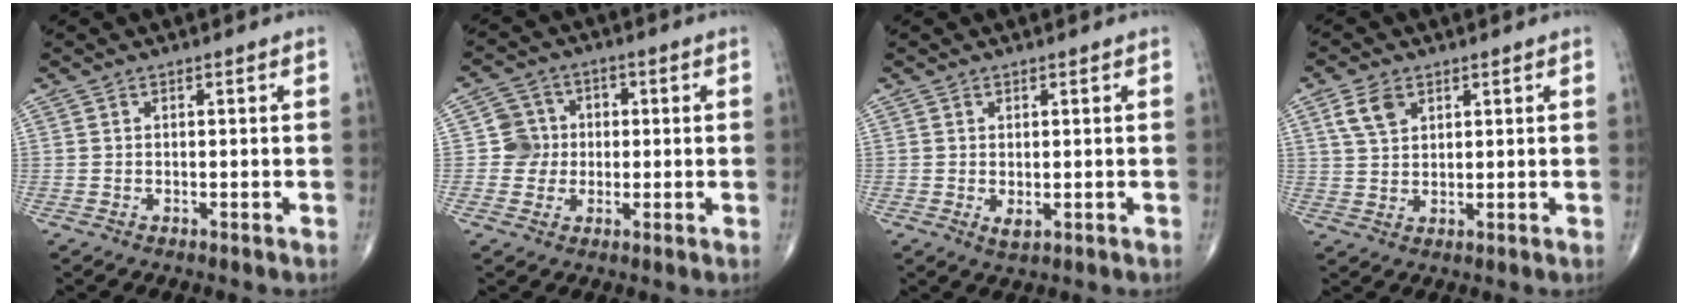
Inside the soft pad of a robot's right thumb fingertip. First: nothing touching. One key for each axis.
{"total": 5.8, "fx": -0.1, "fy": 5.7, "fz": 0.9, "tx": 0.024, "ty": 0.014, "tz": -0.011}
{"total": 1.6, "fx": -0.1, "fy": 0.8, "fz": 1.4, "tx": -0.025, "ty": -0.006, "tz": 0.003}
{"total": 4.9, "fx": 2.5, "fy": 3.0, "fz": 3.0, "tx": -0.050, "ty": -0.005, "tz": 0.052}